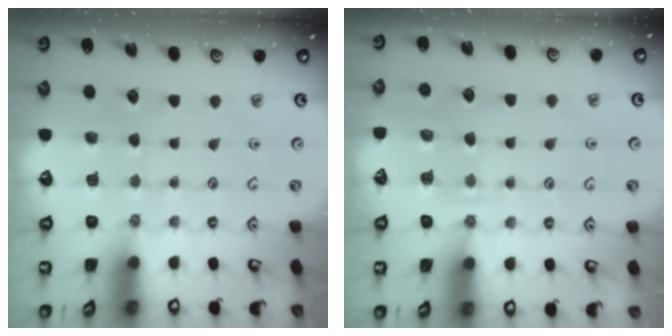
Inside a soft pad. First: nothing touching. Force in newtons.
{"total": 6.3, "press": 6.3, "slide": 0.8}